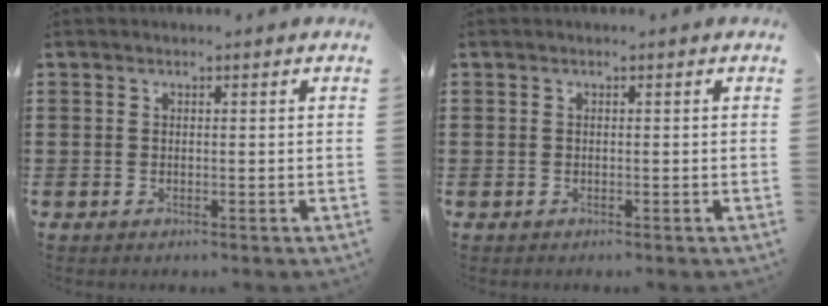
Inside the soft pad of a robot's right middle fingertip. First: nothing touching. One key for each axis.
{"total": 0.0}